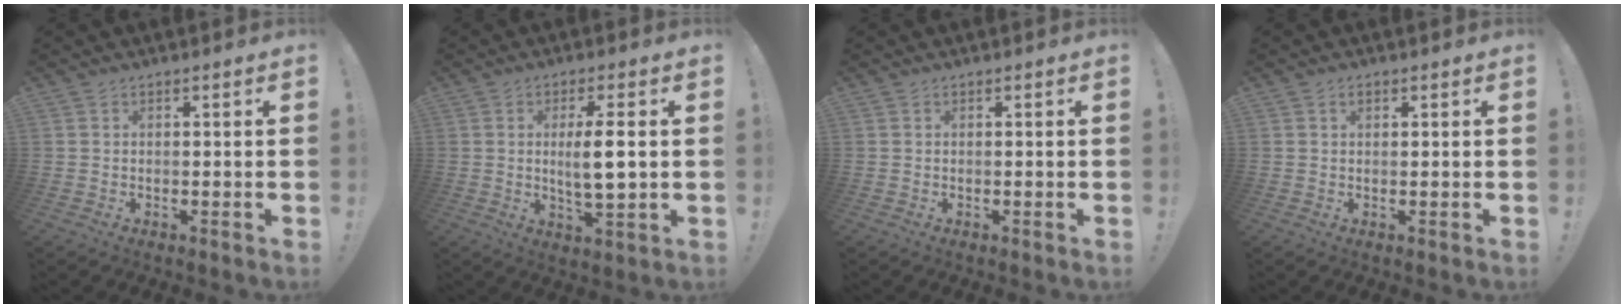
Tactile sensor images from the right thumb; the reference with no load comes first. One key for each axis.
{"total": 7.6, "fx": 1.1, "fy": 1.5, "fz": 7.4, "tx": -0.131, "ty": -0.010, "tz": 0.011}
{"total": 0.0}
{"total": 1.1, "fx": 0.6, "fy": 0.7, "fz": 0.6, "tx": -0.012, "ty": 0.002, "tz": 0.012}